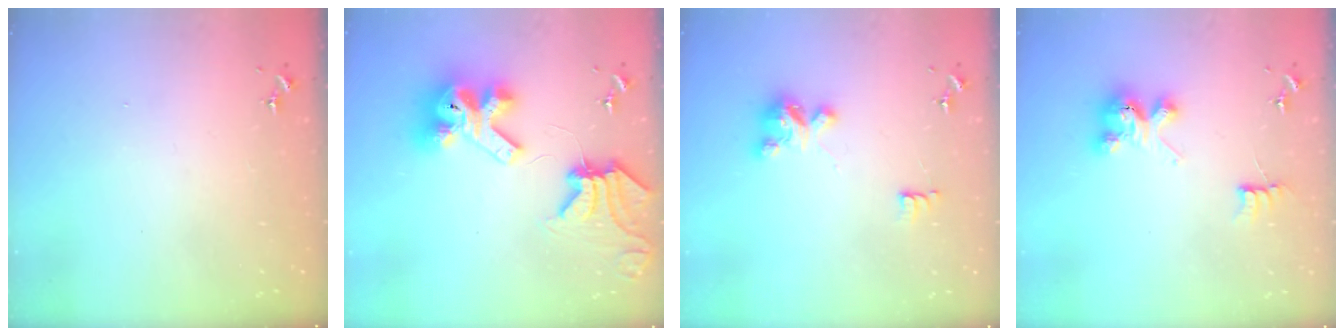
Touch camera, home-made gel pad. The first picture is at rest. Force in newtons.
{"total": 16.8, "press": 16.7, "slide": 2.1}
{"total": 6.6, "press": 6.6, "slide": 0.3}
{"total": 5.8, "press": 5.8, "slide": 0.2}